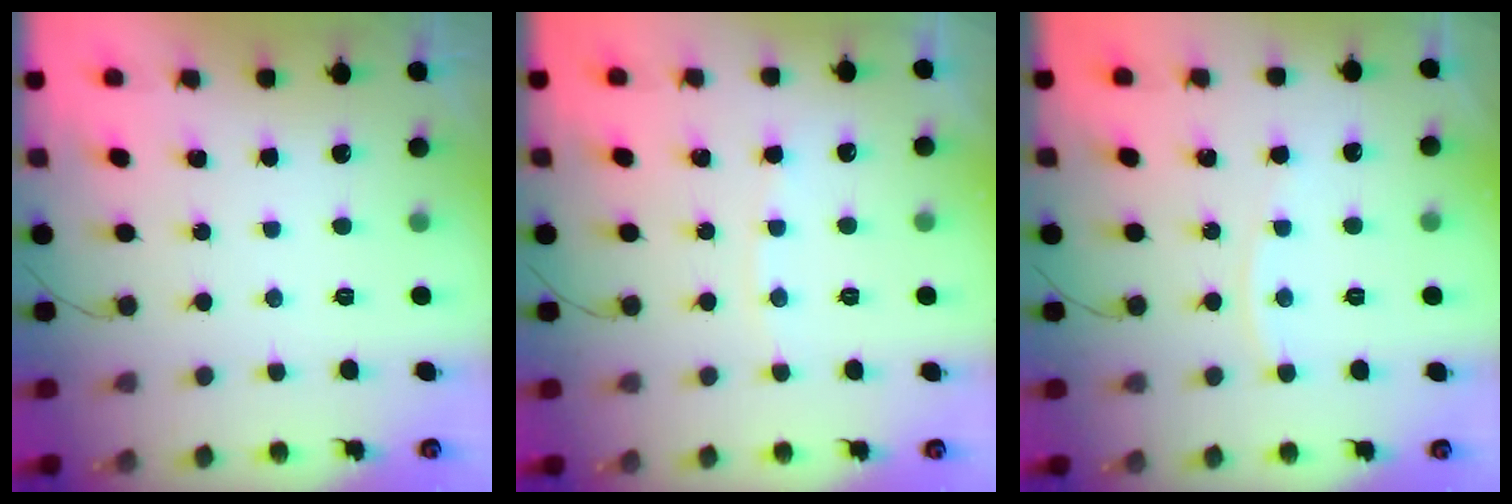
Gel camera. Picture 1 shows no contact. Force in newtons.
{"total": 3.0, "press": 3.0, "slide": 0.4}
{"total": 2.8, "press": 2.8, "slide": 0.4}